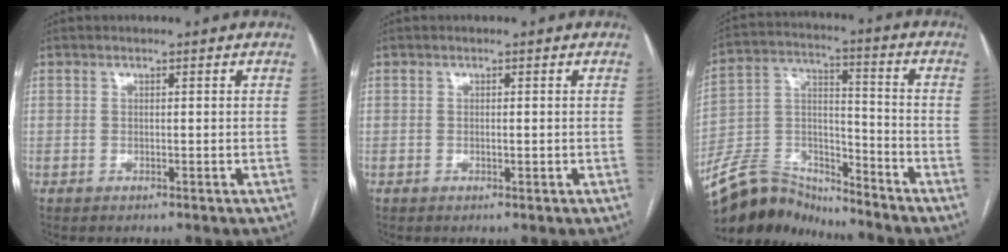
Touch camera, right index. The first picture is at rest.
{"total": 0.6, "force": [-0.1, 0.1, 0.6], "torque": [-0.010, 0.000, 0.001]}
{"total": 12.6, "force": [-12.3, 2.6, 1.1], "torque": [-0.023, 0.047, -0.231]}